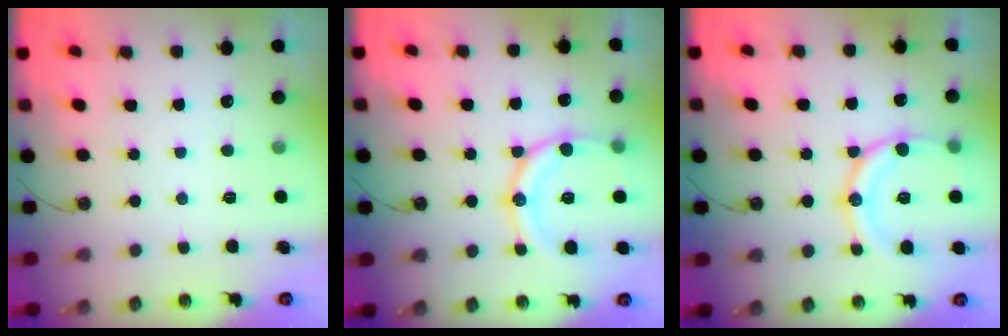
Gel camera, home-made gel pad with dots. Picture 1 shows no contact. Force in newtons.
{"total": 15.9, "press": 15.6, "slide": 3.0}
{"total": 15.9, "press": 15.6, "slide": 3.0}